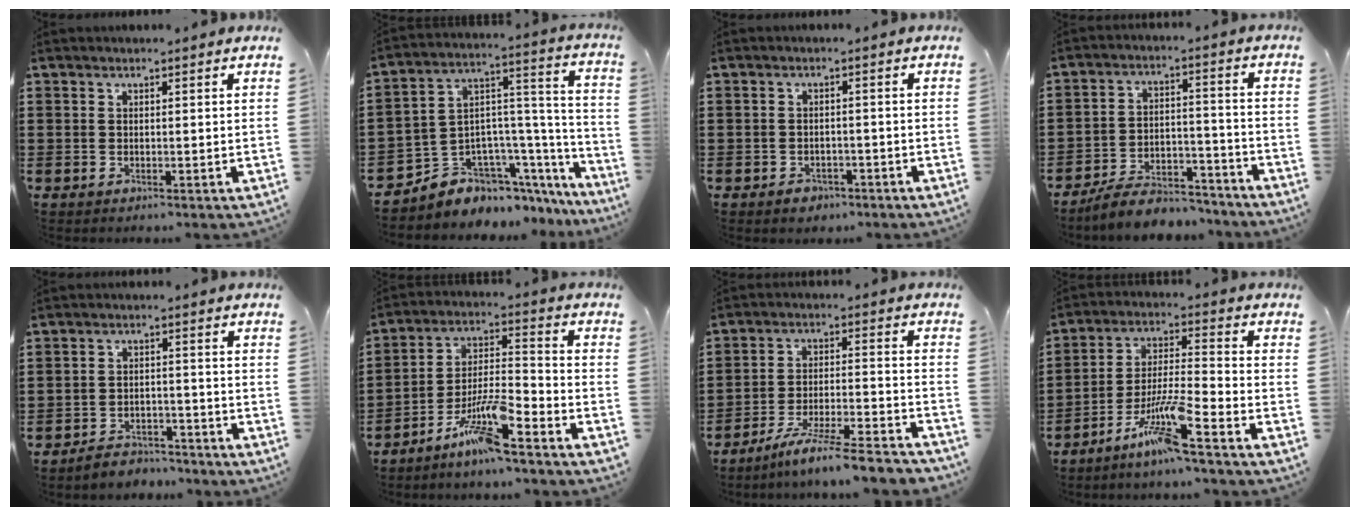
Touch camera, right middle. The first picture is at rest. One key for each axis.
{"total": 6.0, "fx": -4.7, "fy": 3.7, "fz": -0.2, "tx": -0.009, "ty": -0.009, "tz": -0.090}
{"total": 1.7, "fx": -1.4, "fy": 0.9, "fz": 0.2, "tx": -0.010, "ty": 0.000, "tz": -0.031}
{"total": 7.6, "fx": -7.1, "fy": 1.8, "fz": 2.0, "tx": -0.028, "ty": 0.023, "tz": -0.135}
{"total": 3.8, "fx": -3.7, "fy": 0.6, "fz": -0.1, "tx": -0.005, "ty": 0.006, "tz": -0.079}
{"total": 9.4, "fx": -6.9, "fy": 0.8, "fz": 6.3, "tx": -0.148, "ty": -0.015, "tz": -0.140}
{"total": 8.1, "fx": -7.1, "fy": -0.5, "fz": 3.8, "tx": -0.074, "ty": -0.008, "tz": -0.139}
{"total": 9.1, "fx": -6.5, "fy": 0.1, "fz": 6.3, "tx": -0.135, "ty": -0.013, "tz": -0.130}